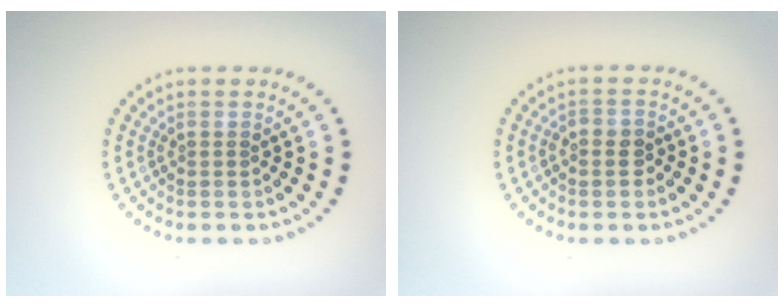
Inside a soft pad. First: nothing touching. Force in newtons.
{"total": 1.3, "press": 1.3, "slide": 0.4}